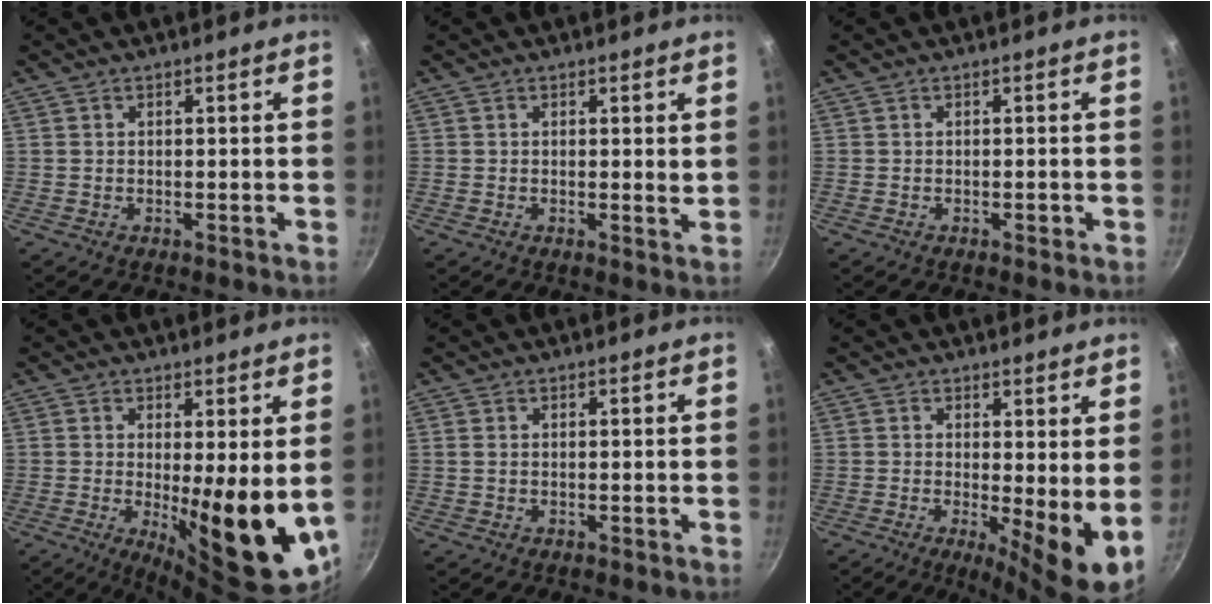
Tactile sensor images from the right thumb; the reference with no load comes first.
{"total": 1.2, "force": [0.5, 0.5, 0.9], "torque": [-0.014, -0.003, 0.005]}
{"total": 0.7, "force": [-0.4, 0.4, 0.5], "torque": [-0.007, 0.004, -0.007]}
{"total": 14.1, "force": [-0.2, 3.5, 13.7], "torque": [-0.167, -0.034, 0.005]}
{"total": 0.6, "force": [0.1, 0.4, 0.4], "torque": [-0.006, 0.001, 0.000]}
{"total": 8.1, "force": [0.2, 2.1, 7.8], "torque": [-0.109, -0.023, 0.003]}